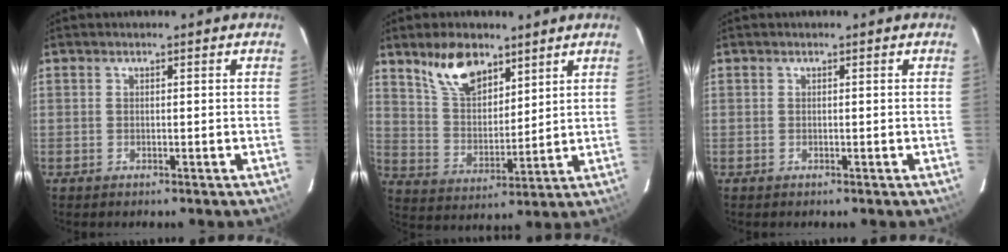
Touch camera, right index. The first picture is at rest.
{"total": 11.2, "force": [7.6, 5.5, 6.2], "torque": [-0.110, 0.014, 0.150]}
{"total": 0.0}